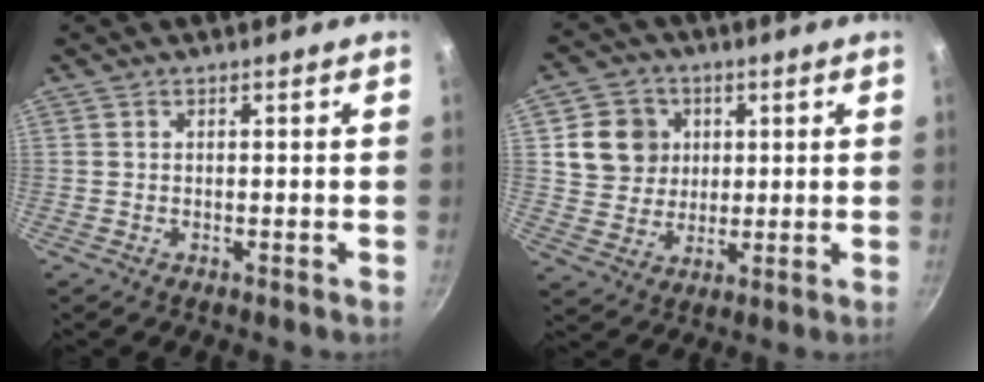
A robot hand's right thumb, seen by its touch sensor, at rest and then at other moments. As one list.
[{"total": 9.6, "force": [2.4, 8.7, 3.3], "torque": [-0.025, -0.002, 0.042]}]